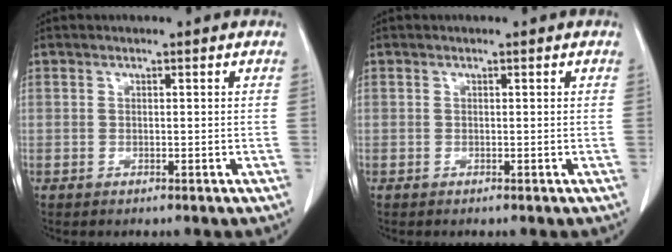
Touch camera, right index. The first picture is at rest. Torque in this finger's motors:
{"motor_torque": [0.04, -0.02, 0.01, 0.01]}